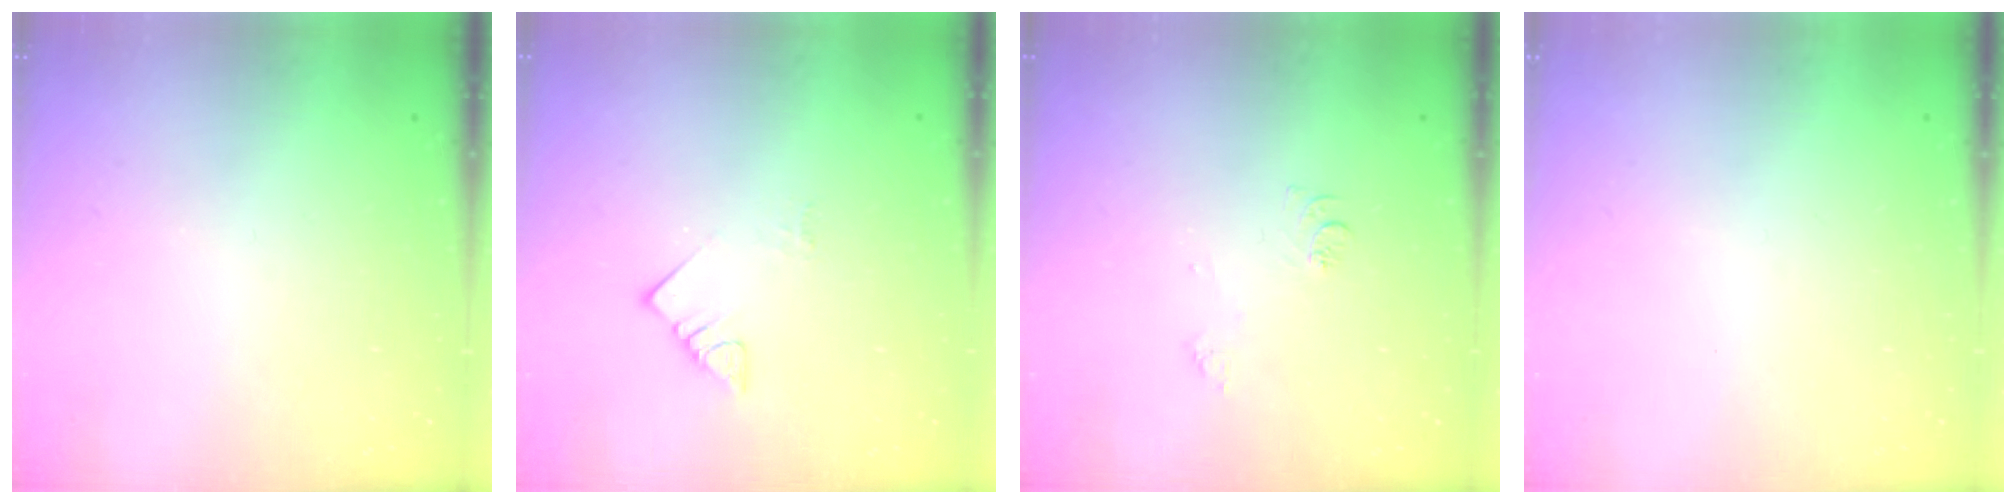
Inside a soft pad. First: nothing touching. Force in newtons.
{"total": 3.6, "press": 3.6, "slide": 0.6}
{"total": 7.4, "press": 7.3, "slide": 0.8}
{"total": 0.0}